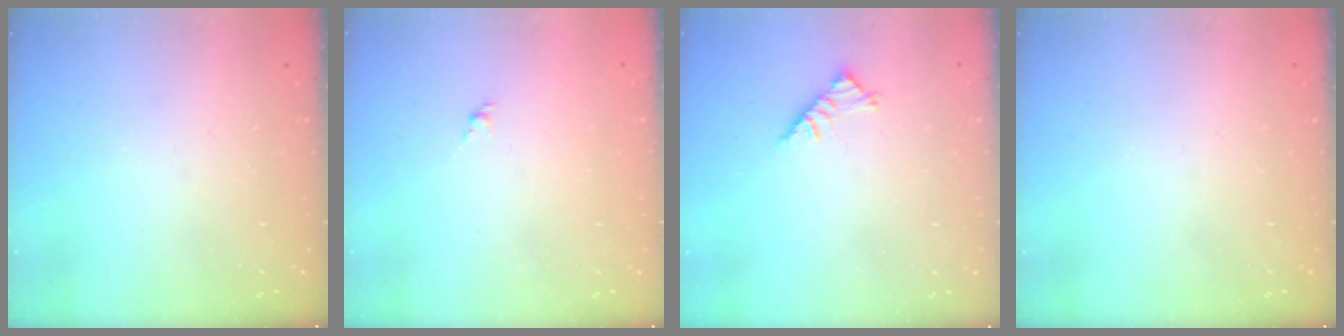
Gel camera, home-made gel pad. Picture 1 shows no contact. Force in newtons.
{"total": 1.6, "press": 1.5, "slide": 0.6}
{"total": 4.7, "press": 4.7, "slide": 0.9}
{"total": 0.0}